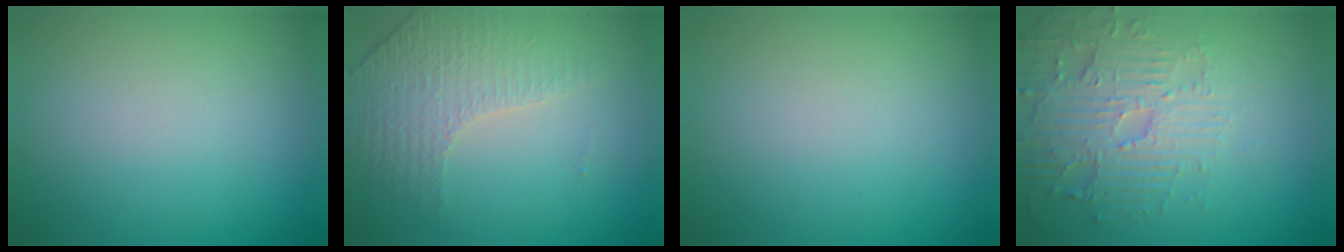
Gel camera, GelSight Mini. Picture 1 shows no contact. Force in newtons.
{"total": 4.3, "press": 2.9, "slide": 3.2}
{"total": 0.0}
{"total": 4.8, "press": 4.1, "slide": 2.6}